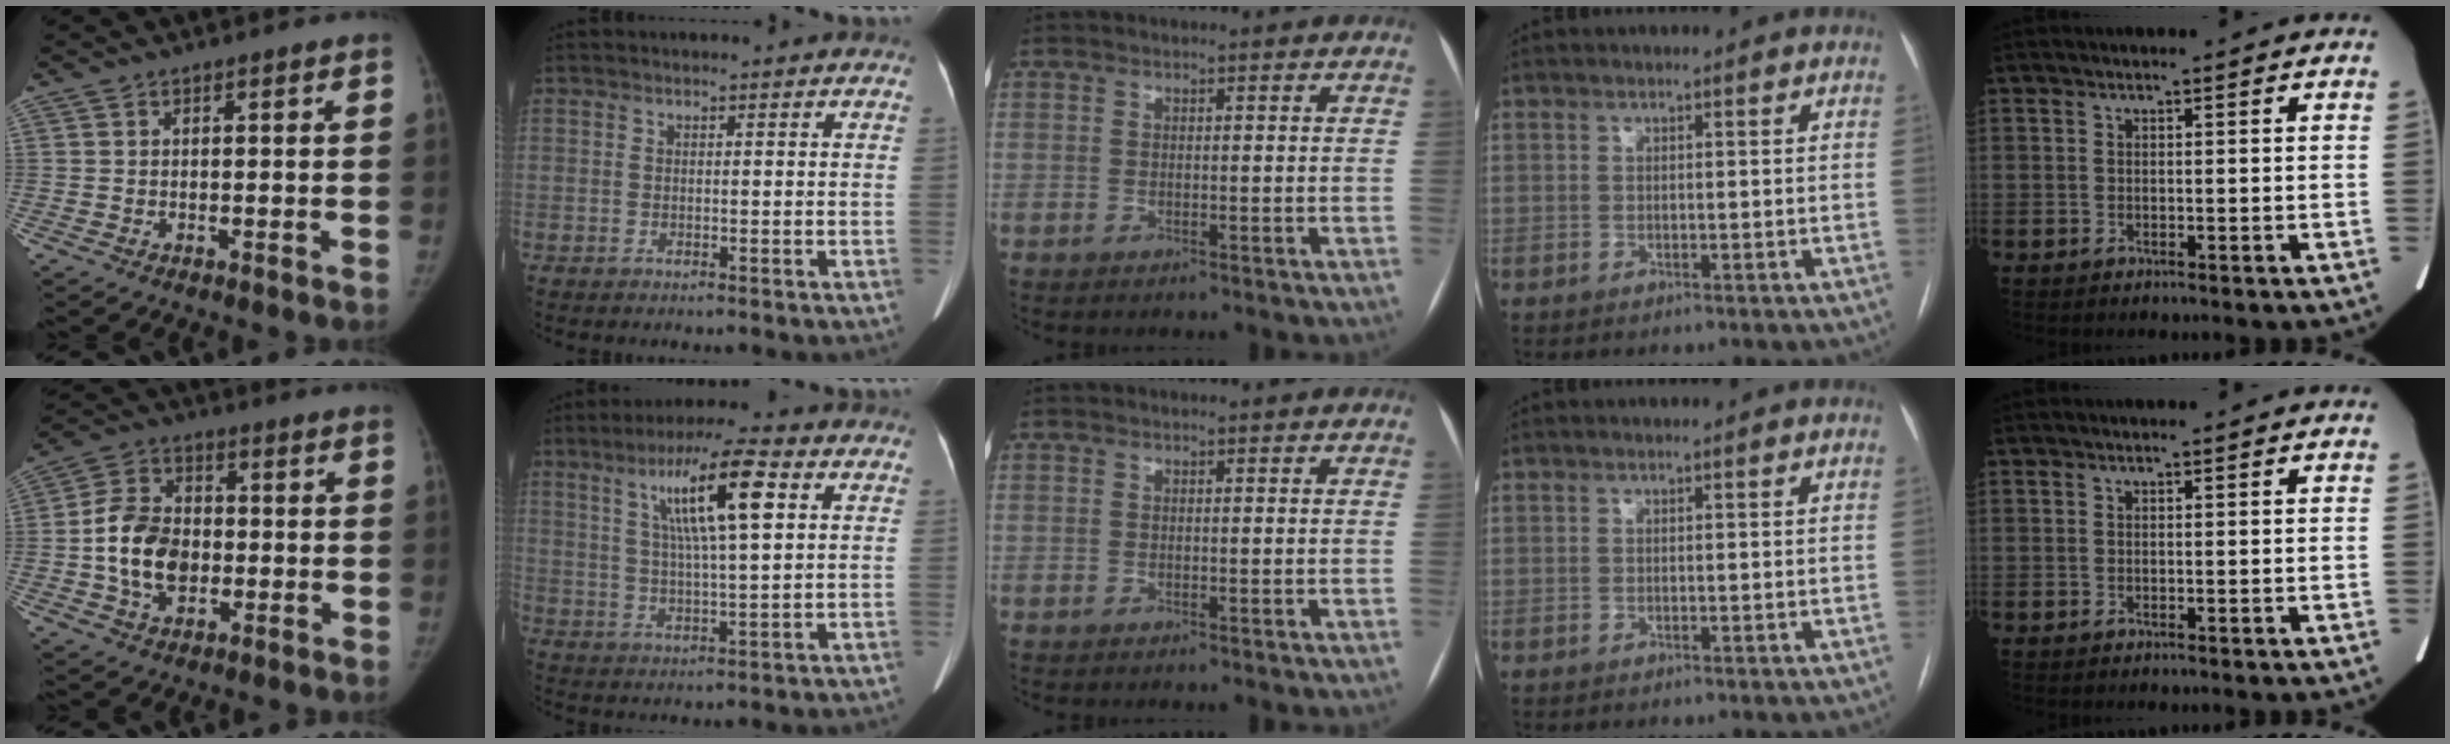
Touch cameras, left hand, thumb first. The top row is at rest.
{"thumb": {"total": 12.1, "force": [-1.6, 8.7, 8.2], "torque": [-0.131, 0.020, -0.033]}, "index": {"total": 11.7, "force": [4.1, 1.2, 10.9], "torque": [-0.193, 0.018, 0.070]}}